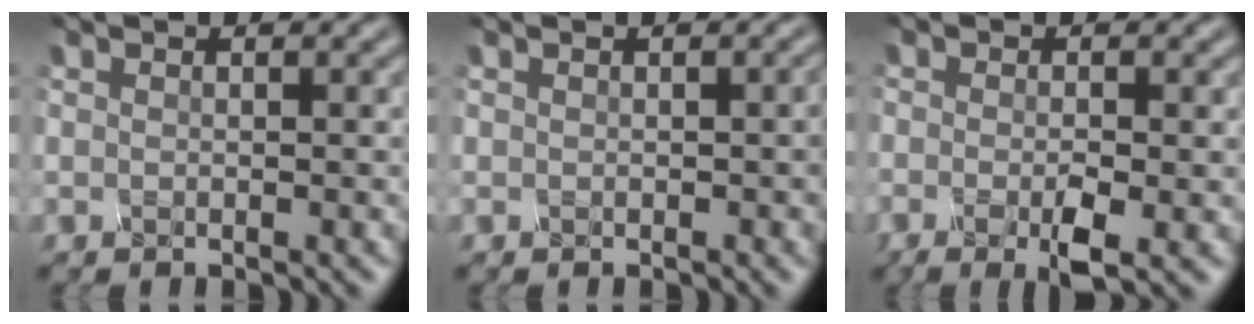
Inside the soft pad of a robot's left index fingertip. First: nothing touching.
{"total": 0.8, "force": [-0.3, 0.1, 0.7], "torque": [-0.014, 0.007, 0.006]}
{"total": 2.7, "force": [-1.7, -0.1, 2.0], "torque": [-0.056, -0.011, -0.006]}